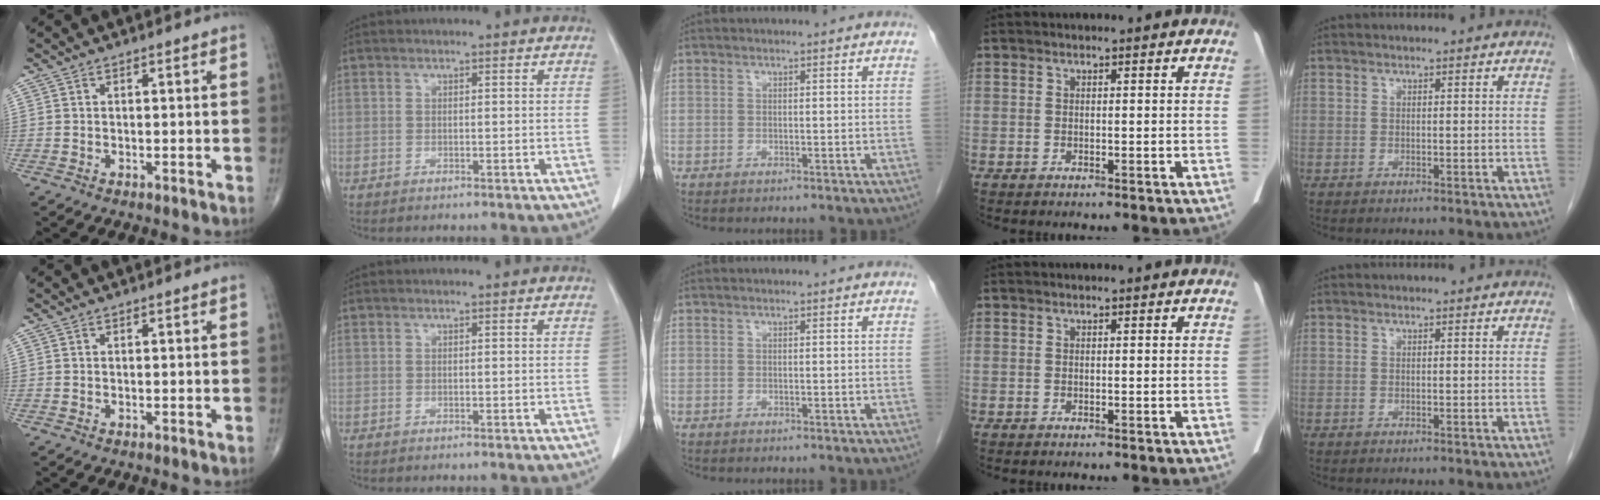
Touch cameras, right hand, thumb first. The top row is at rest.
{}